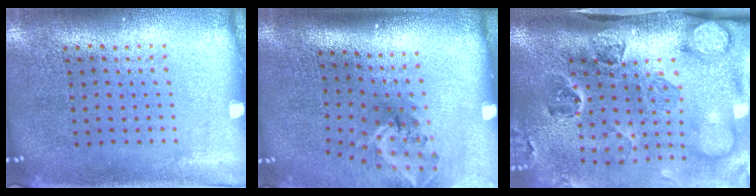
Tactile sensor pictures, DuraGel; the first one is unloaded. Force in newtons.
{"total": 2.0, "press": 1.4, "slide": 1.5}
{"total": 5.0, "press": 3.6, "slide": 3.5}